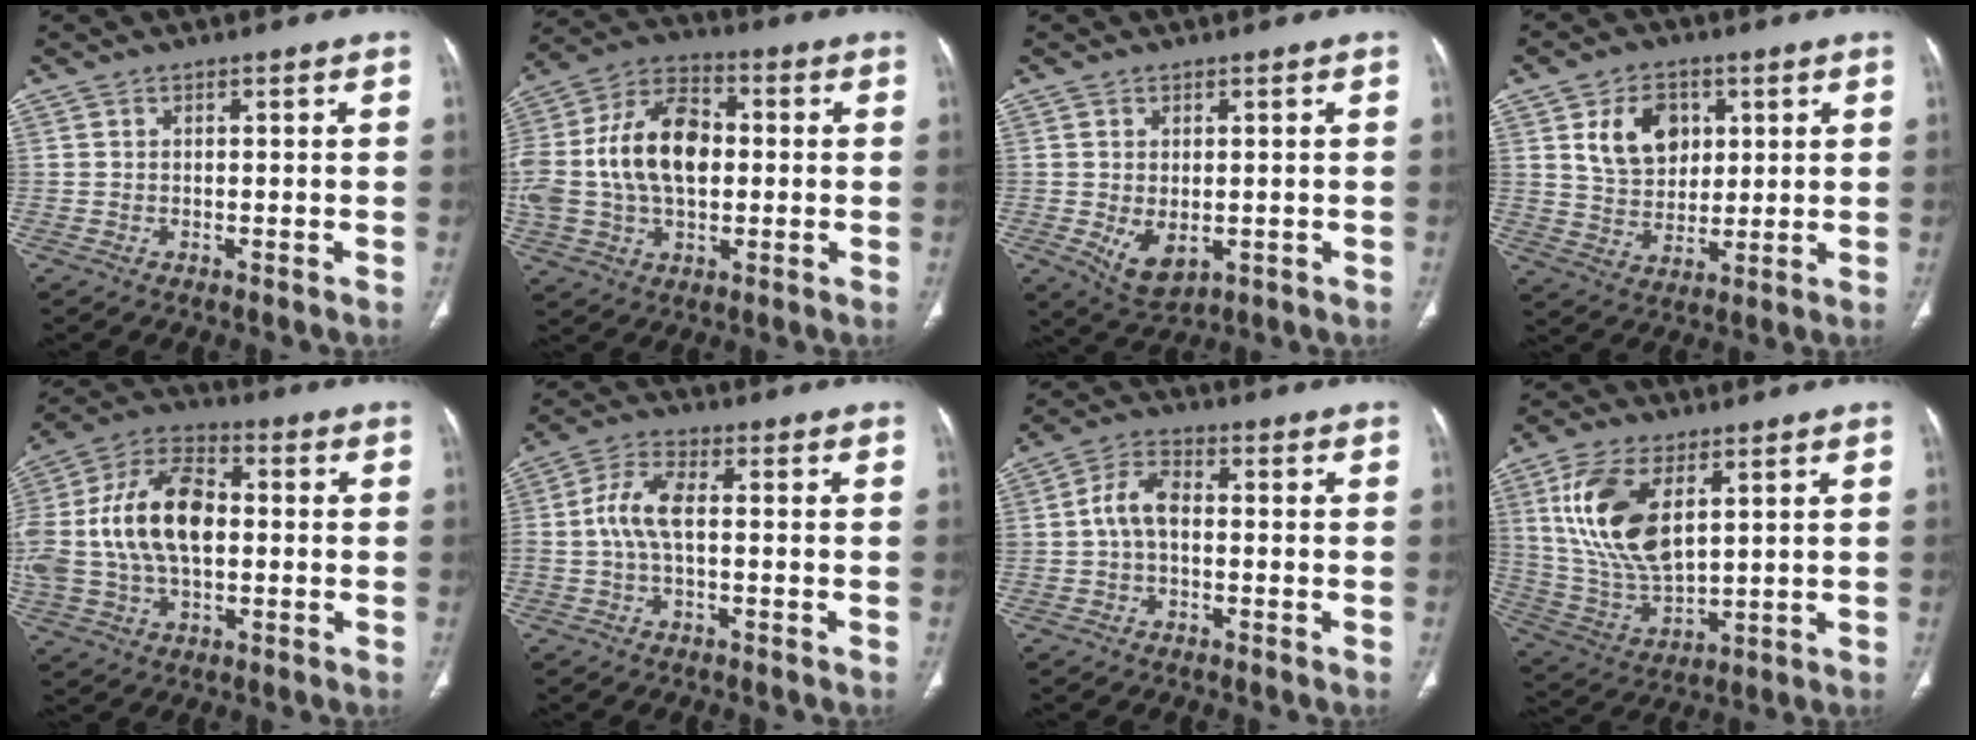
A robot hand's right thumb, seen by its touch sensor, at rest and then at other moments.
{"total": 20.0, "force": [0.6, 12.8, 15.4], "torque": [-0.307, 0.028, 0.009]}
{"total": 5.8, "force": [-1.0, 3.5, 4.5], "torque": [-0.074, -0.012, -0.001]}
{"total": 9.8, "force": [3.9, 6.6, 6.0], "torque": [-0.079, -0.022, 0.081]}
{"total": 20.4, "force": [0.5, 12.2, 16.3], "torque": [-0.340, 0.029, 0.006]}
{"total": 6.7, "force": [-0.4, 2.9, 6.1], "torque": [-0.132, 0.022, -0.014]}
{"total": 6.1, "force": [-0.5, 3.7, 4.8], "torque": [-0.083, 0.021, -0.018]}
{"total": 16.0, "force": [5.5, 8.1, 12.7], "torque": [-0.248, -0.020, 0.117]}